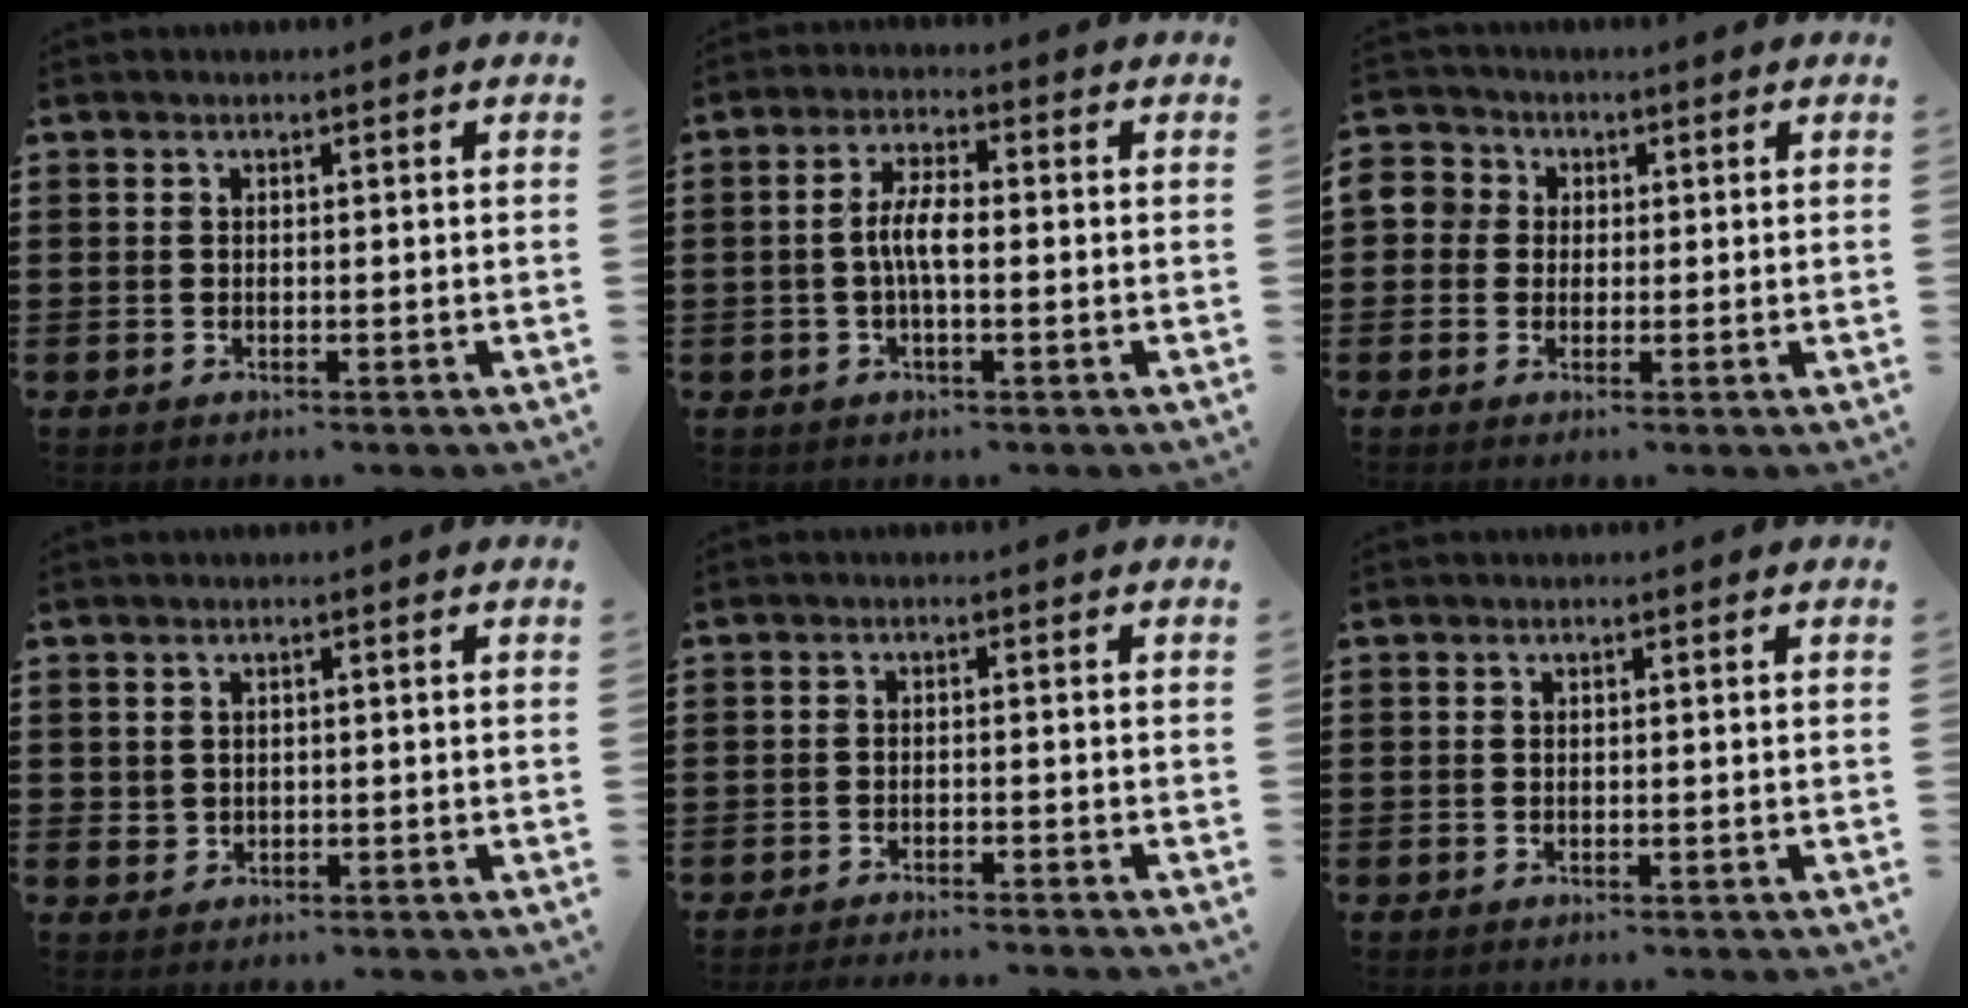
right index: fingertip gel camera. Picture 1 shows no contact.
{"total": 4.6, "force": [-0.7, 1.4, 4.4], "torque": [-0.098, -0.002, -0.020]}
{"total": 3.9, "force": [0.2, 3.8, 0.9], "torque": [-0.042, 0.007, -0.001]}
{"total": 1.0, "force": [0.4, 0.9, 0.1], "torque": [-0.005, 0.004, 0.008]}
{"total": 2.0, "force": [-1.9, -0.4, 0.1], "torque": [-0.002, 0.001, -0.039]}
{"total": 0.0}